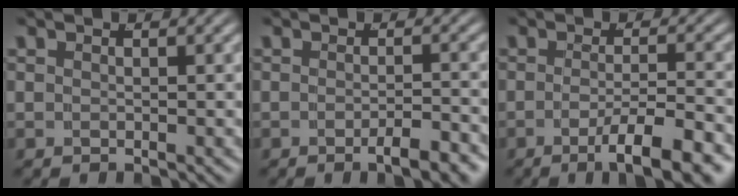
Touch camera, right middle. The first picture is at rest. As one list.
[{"total": 2.8, "force": [-2.2, 0.1, 1.8], "torque": [-0.020, 0.003, -0.038]}, {"total": 6.5, "force": [-4.3, 0.9, 4.8], "torque": [-0.067, -0.016, -0.061]}]